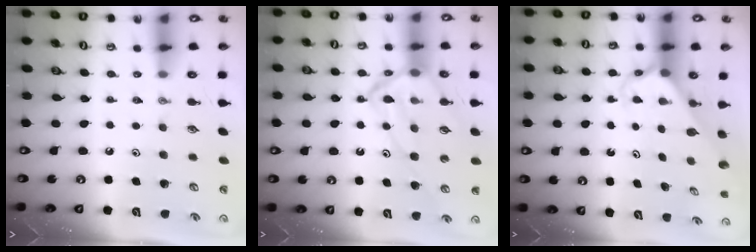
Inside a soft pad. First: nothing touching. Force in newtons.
{"total": 14.0, "press": 14.0, "slide": 1.2}
{"total": 2.4, "press": 2.4, "slide": 0.1}